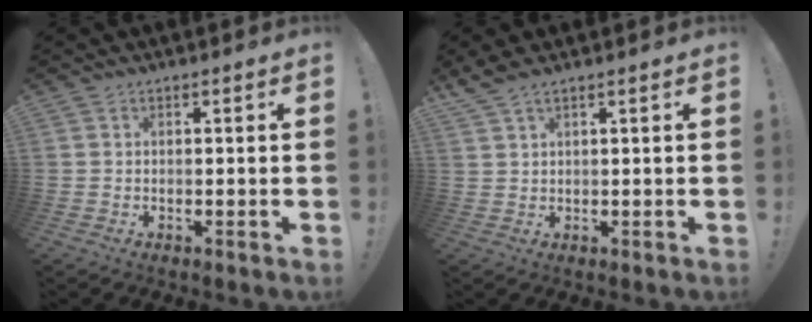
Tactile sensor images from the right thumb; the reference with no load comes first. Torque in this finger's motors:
{"motor_torque": [-0.24, 0.44, 0.69, 0.60, 0.31]}